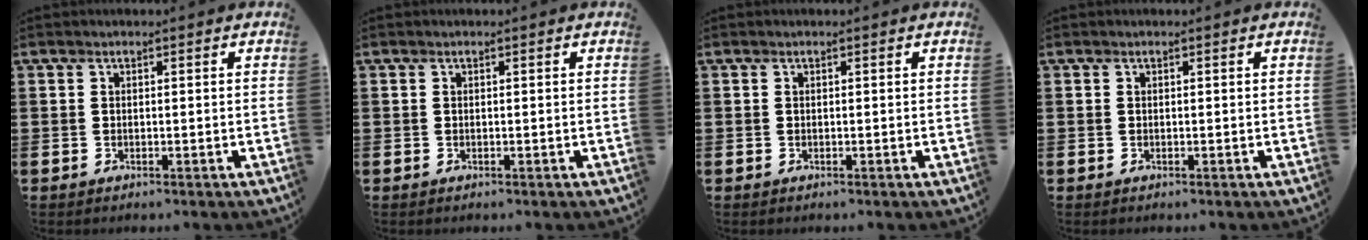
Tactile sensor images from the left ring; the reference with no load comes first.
{"total": 0.0}
{"total": 0.0}
{"total": 0.0}